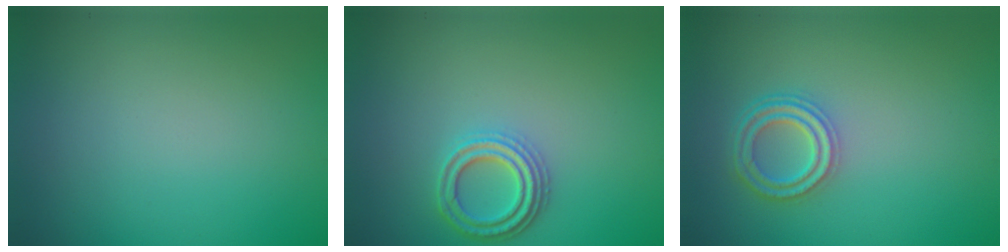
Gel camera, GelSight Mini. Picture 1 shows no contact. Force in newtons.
{"total": 3.0, "press": 2.7, "slide": 1.1}
{"total": 3.6, "press": 2.9, "slide": 2.2}